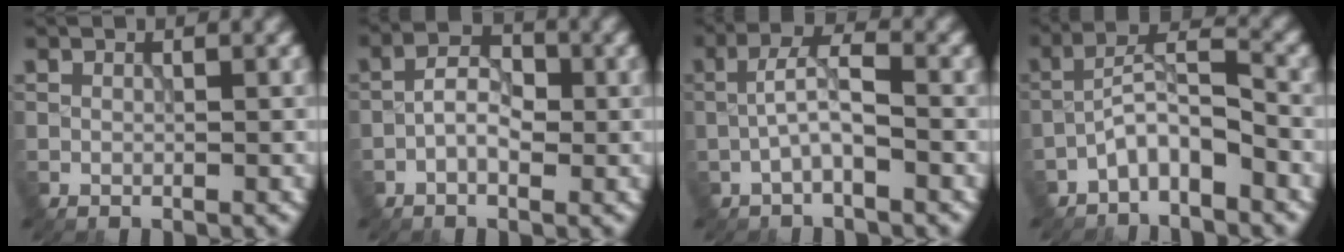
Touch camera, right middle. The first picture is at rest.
{"total": 3.3, "force": [-1.0, 1.8, 2.6], "torque": [-0.042, 0.009, -0.021]}
{"total": 3.1, "force": [-0.9, 1.0, 2.9], "torque": [-0.055, 0.011, -0.022]}
{"total": 4.0, "force": [-2.5, 1.3, 2.8], "torque": [-0.048, 0.018, -0.053]}